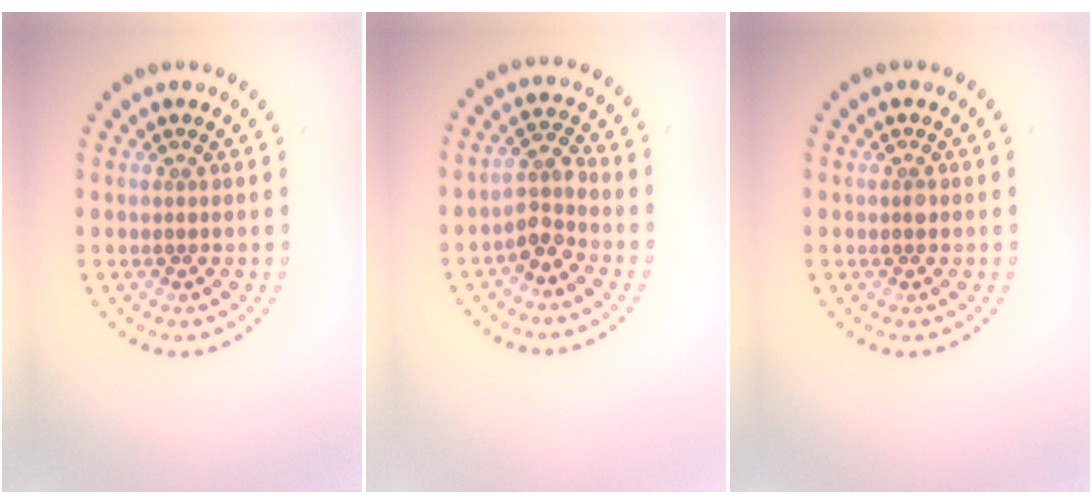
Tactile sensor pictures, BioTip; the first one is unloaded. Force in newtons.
{"total": 2.2, "press": 1.8, "slide": 1.3}
{"total": 0.8, "press": 0.8, "slide": 0.2}